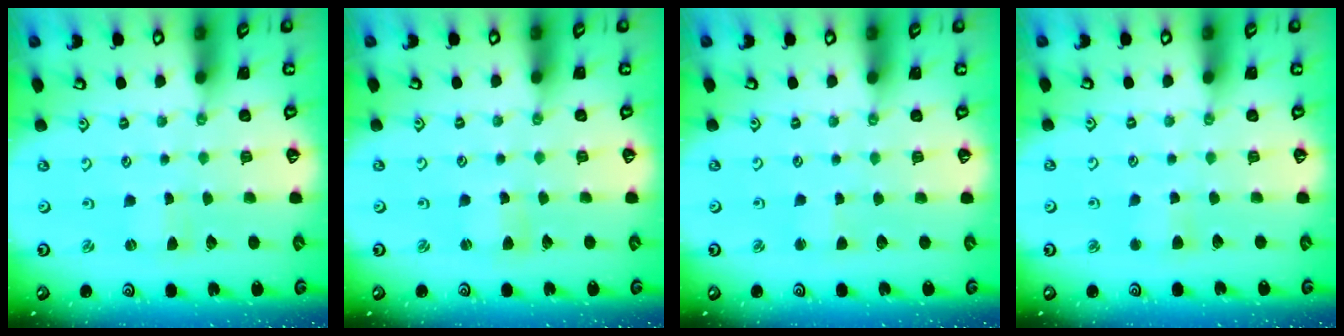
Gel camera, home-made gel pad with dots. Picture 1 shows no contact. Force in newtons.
{"total": 2.2, "press": 2.1, "slide": 0.3}
{"total": 1.8, "press": 1.8, "slide": 0.2}
{"total": 2.8, "press": 2.8, "slide": 0.5}